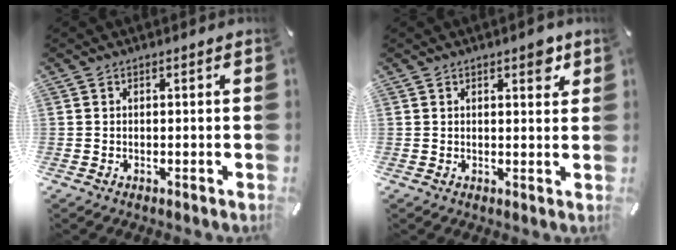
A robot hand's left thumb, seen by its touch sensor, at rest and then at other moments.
{"total": 3.8, "force": [2.3, 1.8, 2.5], "torque": [-0.023, -0.009, 0.032]}